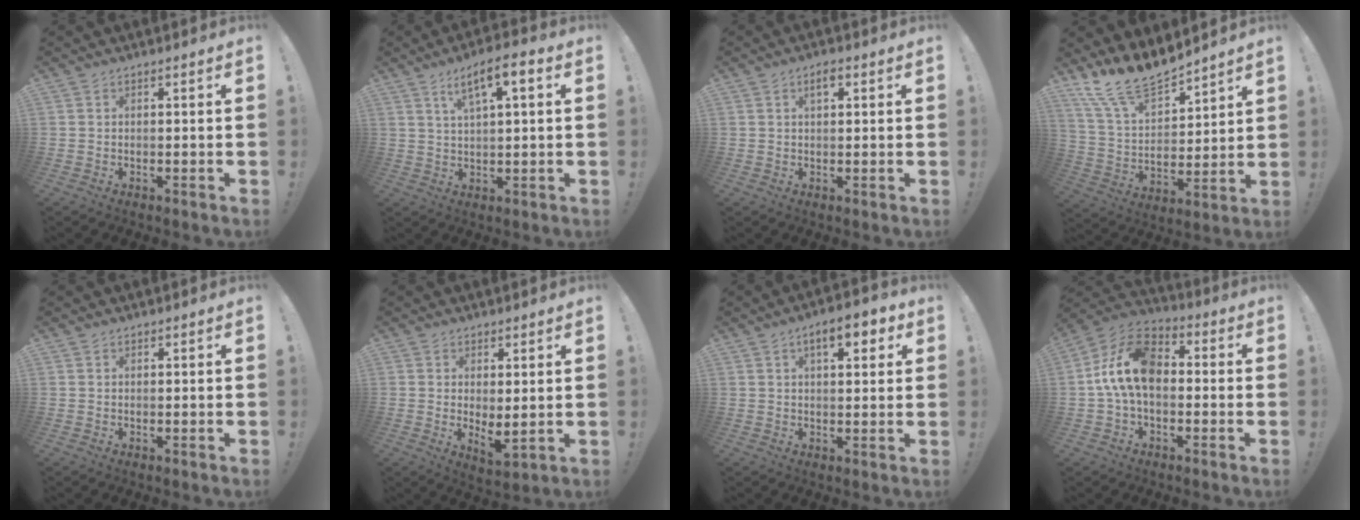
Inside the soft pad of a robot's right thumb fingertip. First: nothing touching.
{"total": 8.1, "force": [3.4, 1.9, 7.1], "torque": [-0.117, -0.006, 0.054]}
{"total": 3.0, "force": [1.3, 1.5, 2.3], "torque": [-0.036, 0.001, 0.018]}
{"total": 16.5, "force": [14.0, 5.9, 6.4], "torque": [-0.136, -0.108, 0.260]}
{"total": 0.6, "force": [0.5, 0.3, 0.1], "torque": [0.004, -0.002, 0.009]}
{"total": 4.4, "force": [1.9, 1.5, 3.7], "torque": [-0.040, -0.029, 0.037]}
{"total": 7.6, "force": [3.6, 2.9, 6.0], "torque": [-0.078, -0.008, 0.054]}
{"total": 15.2, "force": [0.5, 9.6, 11.8], "torque": [-0.218, 0.019, 0.012]}